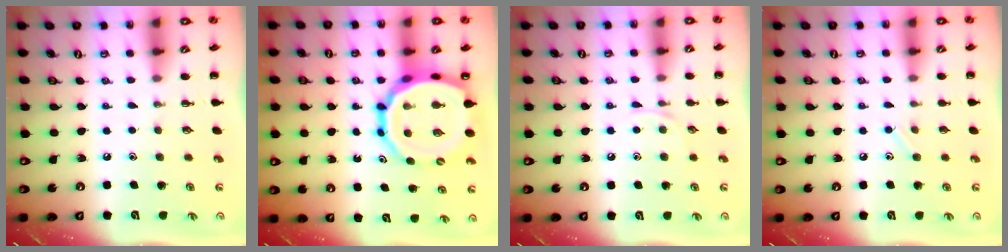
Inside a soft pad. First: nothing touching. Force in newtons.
{"total": 18.0, "press": 17.5, "slide": 4.1}
{"total": 4.3, "press": 4.1, "slide": 1.3}
{"total": 6.1, "press": 5.8, "slide": 1.9}